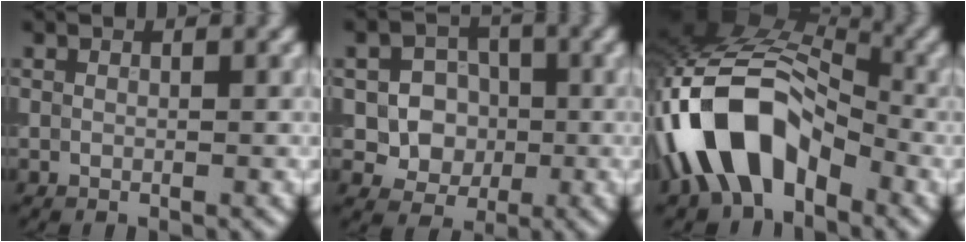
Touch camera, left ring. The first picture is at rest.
{"total": 5.6, "force": [-0.4, 5.0, 2.4], "torque": [-0.020, 0.004, -0.026]}
{"total": 11.3, "force": [-4.7, 6.8, 7.7], "torque": [-0.146, 0.009, -0.094]}